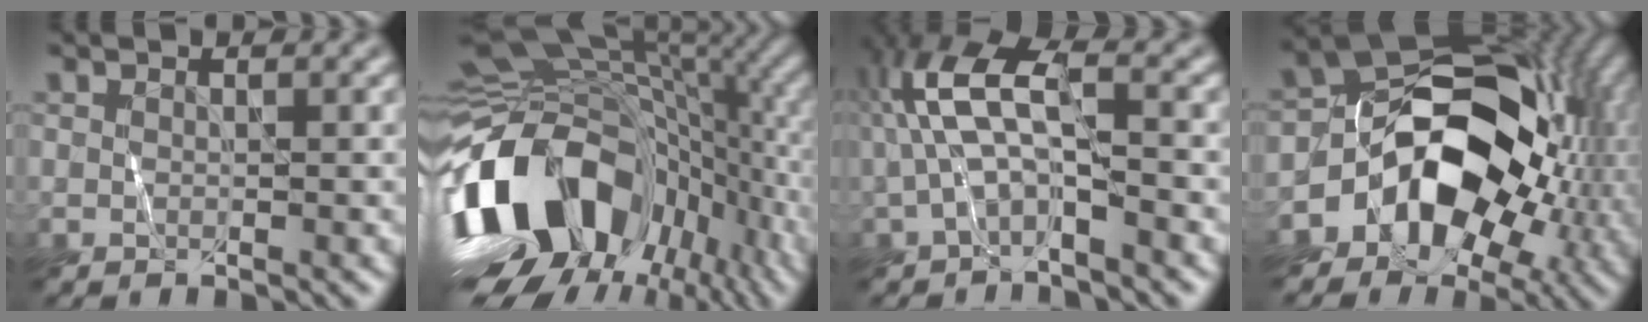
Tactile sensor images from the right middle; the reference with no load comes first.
{"total": 17.9, "force": [-4.8, 12.1, 12.2], "torque": [-0.249, -0.004, -0.089]}
{"total": 5.5, "force": [-0.7, 2.0, 5.0], "torque": [-0.112, 0.027, -0.019]}
{"total": 12.4, "force": [-3.5, 8.9, 7.9], "torque": [-0.095, 0.008, -0.071]}